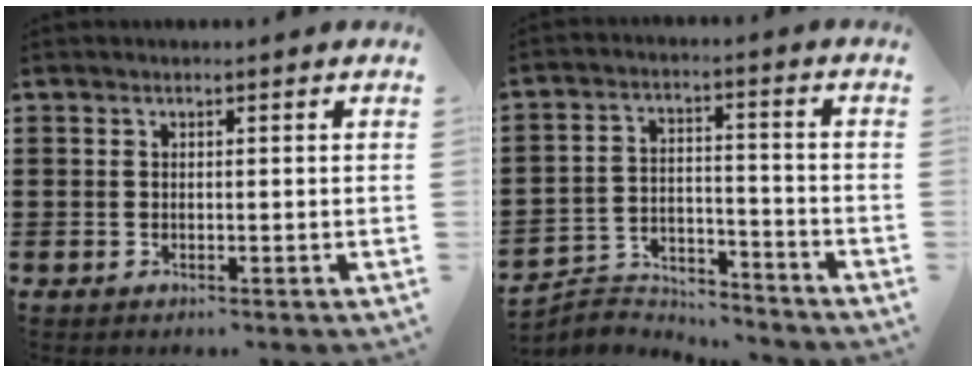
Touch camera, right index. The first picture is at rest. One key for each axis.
{"total": 5.2, "fx": -5.1, "fy": 1.0, "fz": 0.3, "tx": -0.015, "ty": 0.012, "tz": -0.105}